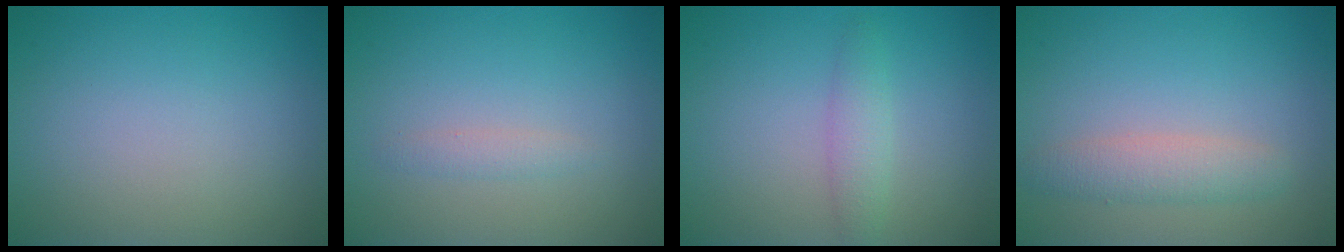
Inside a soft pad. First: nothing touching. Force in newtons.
{"total": 1.0, "press": 1.0, "slide": 0.0}
{"total": 1.8, "press": 1.8, "slide": 0.0}
{"total": 2.6, "press": 2.6, "slide": 0.1}